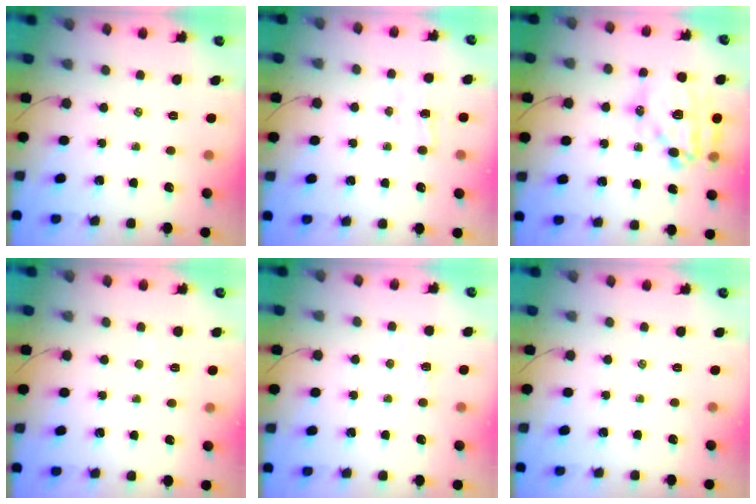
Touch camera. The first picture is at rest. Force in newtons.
{"total": 2.7, "press": 2.6, "slide": 0.7}
{"total": 18.4, "press": 18.1, "slide": 3.4}
{"total": 2.9, "press": 2.8, "slide": 0.6}
{"total": 3.4, "press": 3.3, "slide": 0.9}
{"total": 0.0}